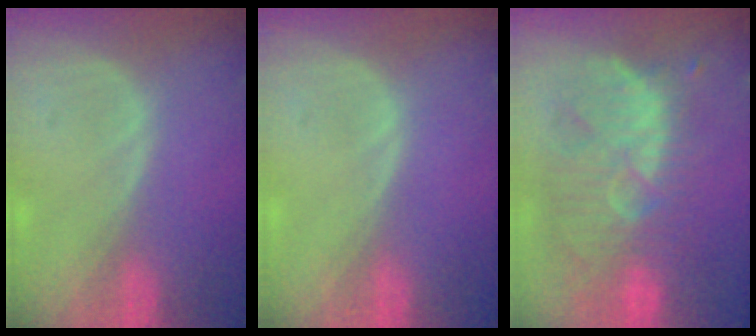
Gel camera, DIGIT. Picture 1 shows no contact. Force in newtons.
{"total": 0.0}
{"total": 11.0, "press": 10.5, "slide": 3.0}